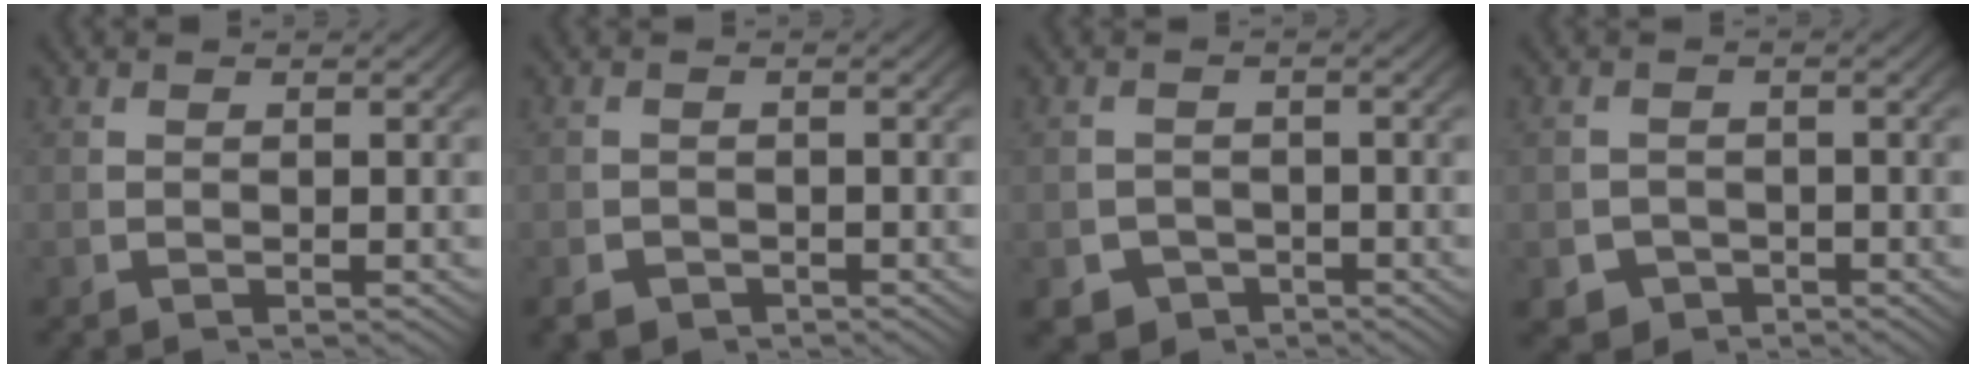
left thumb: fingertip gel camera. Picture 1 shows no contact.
{"total": 2.6, "force": [-2.1, 1.5, 0.5], "torque": [-0.007, -0.017, -0.030]}
{"total": 4.9, "force": [-3.4, 3.3, 1.2], "torque": [-0.015, -0.029, -0.049]}
{"total": 4.3, "force": [-2.8, 3.1, 1.0], "torque": [-0.015, -0.028, -0.039]}